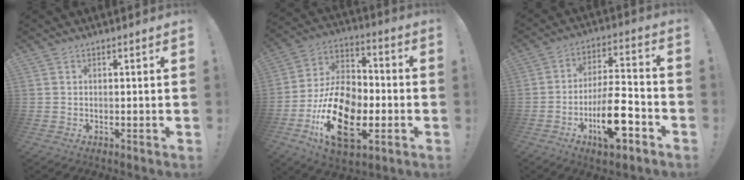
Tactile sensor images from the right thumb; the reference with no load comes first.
{"total": 23.9, "force": [-8.2, 14.3, 17.3], "torque": [-0.320, 0.047, -0.130]}
{"total": 16.1, "force": [-6.6, 5.8, 13.5], "torque": [-0.225, 0.033, -0.106]}